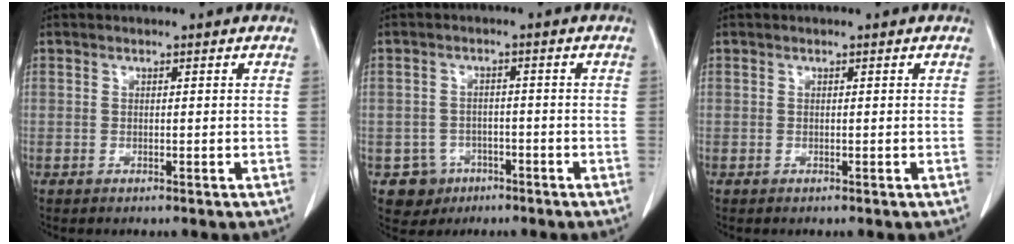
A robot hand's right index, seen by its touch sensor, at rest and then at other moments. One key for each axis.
{"total": 4.6, "fx": -2.2, "fy": 4.0, "fz": 0.2, "tx": 0.000, "ty": 0.013, "tz": -0.029}
{"total": 0.0}